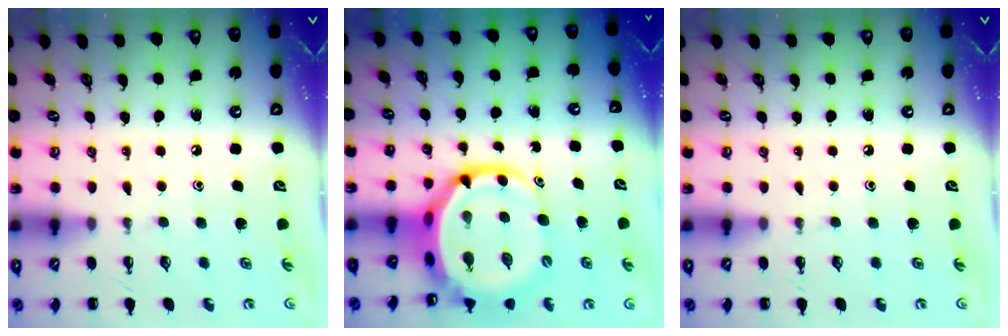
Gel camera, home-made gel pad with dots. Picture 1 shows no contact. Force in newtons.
{"total": 8.3, "press": 7.9, "slide": 2.4}
{"total": 0.0}